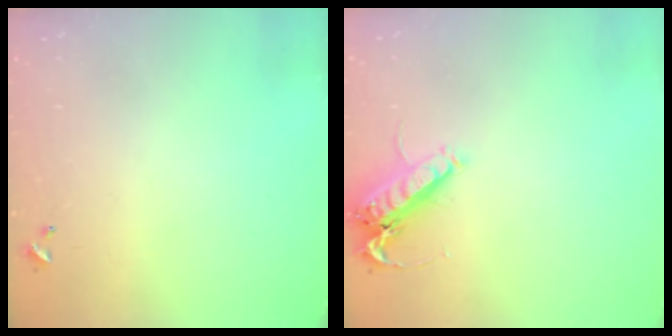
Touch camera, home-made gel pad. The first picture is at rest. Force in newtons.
{"total": 14.1, "press": 14.0, "slide": 1.8}